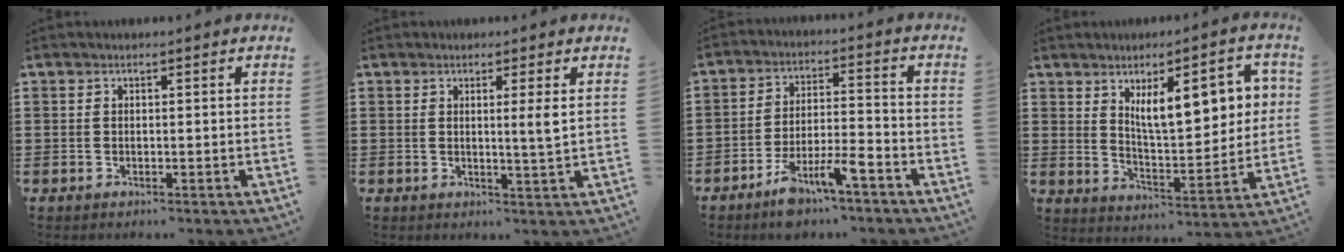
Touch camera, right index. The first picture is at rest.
{"total": 2.8, "force": [0.8, -0.4, 2.7], "torque": [-0.044, -0.009, 0.009]}
{"total": 7.0, "force": [-5.3, 1.5, 4.3], "torque": [-0.082, 0.001, -0.099]}
{"total": 10.7, "force": [4.1, 3.9, 9.0], "torque": [-0.147, -0.002, 0.066]}